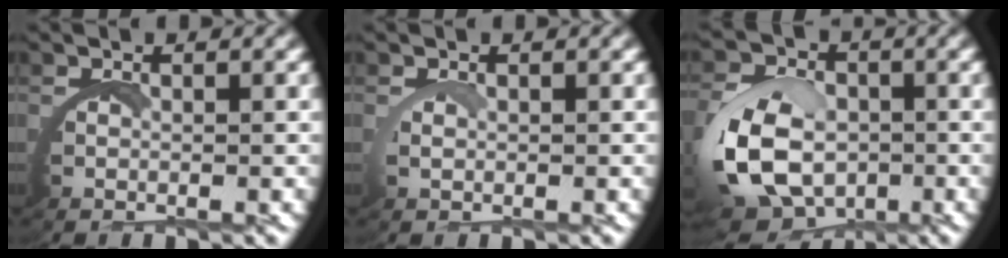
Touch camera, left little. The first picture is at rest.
{"total": 0.8, "force": [0.7, -0.1, 0.3], "torque": [-0.020, -0.004, 0.015]}
{"total": 8.9, "force": [-1.8, 7.4, 4.7], "torque": [-0.131, -0.039, -0.019]}